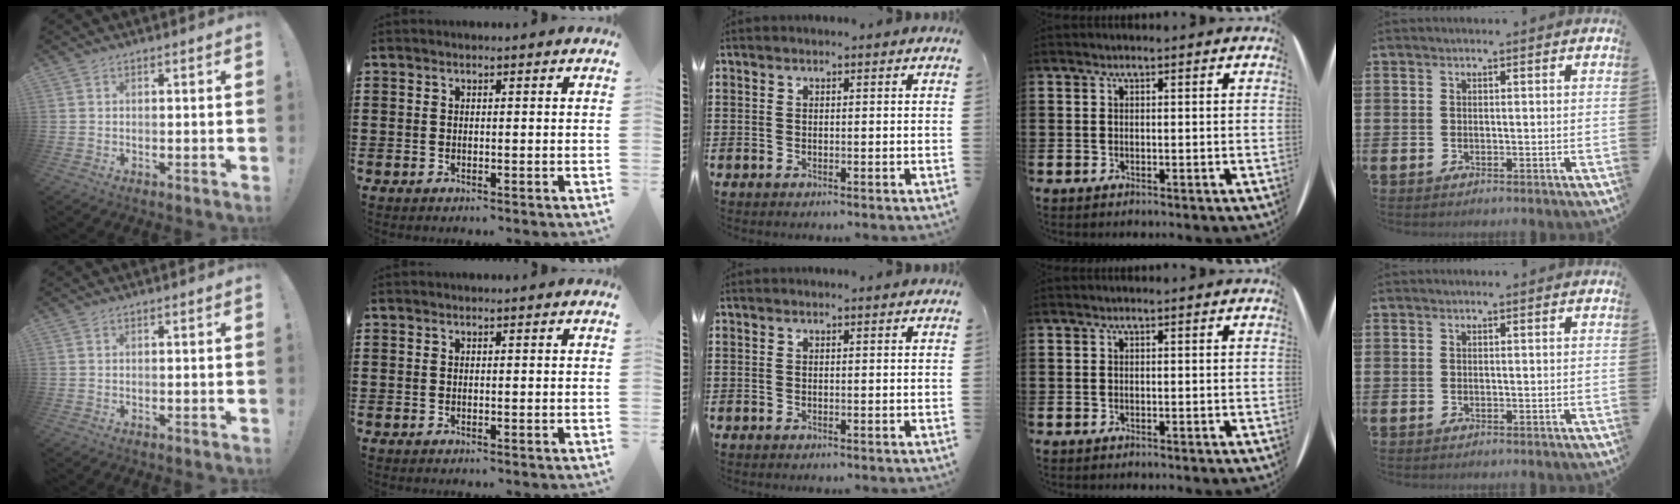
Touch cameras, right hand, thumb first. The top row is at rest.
{}